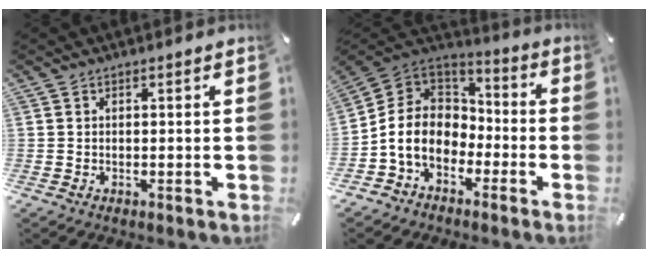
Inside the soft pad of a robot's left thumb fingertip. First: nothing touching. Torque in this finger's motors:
{"motor_torque": [-0.14, 1.96, 1.60, 0.79, 0.36]}